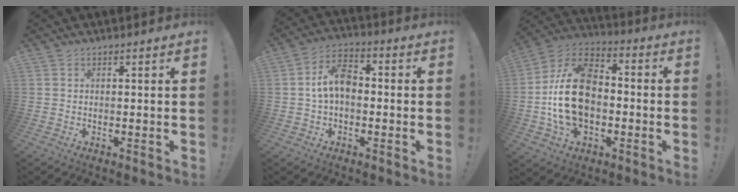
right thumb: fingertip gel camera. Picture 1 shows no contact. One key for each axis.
{"total": 9.5, "fx": -0.1, "fy": 6.0, "fz": 7.4, "tx": -0.129, "ty": 0.010, "tz": 0.000}
{"total": 21.0, "fx": -2.1, "fy": 14.5, "fz": 15.0, "tx": -0.266, "ty": 0.030, "tz": -0.025}